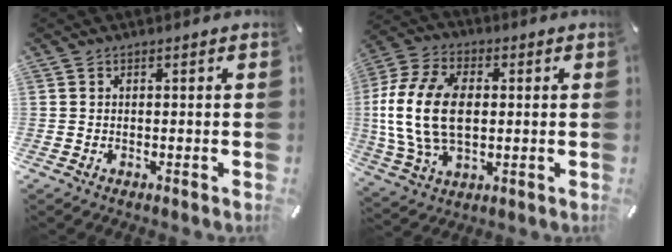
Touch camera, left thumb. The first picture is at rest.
{"total": 16.7, "force": [0.6, 11.2, 12.3], "torque": [-0.285, 0.005, 0.010]}